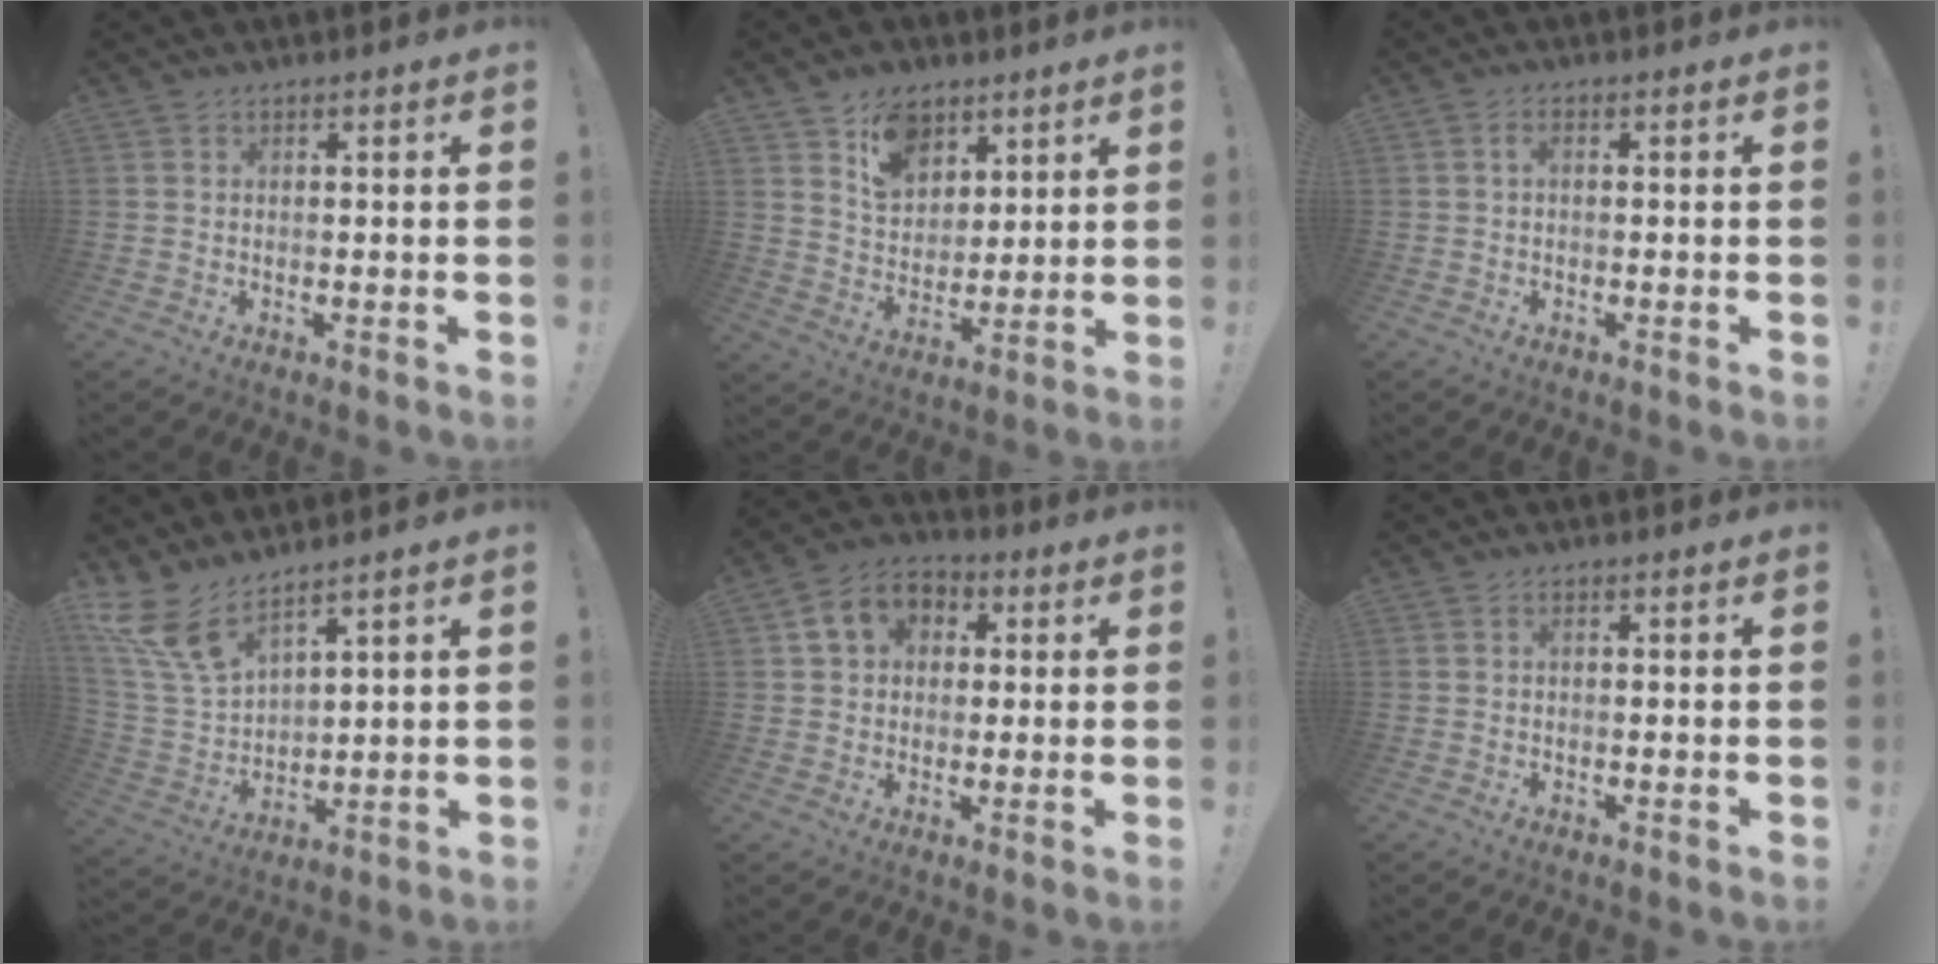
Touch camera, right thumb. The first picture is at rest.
{"total": 11.3, "force": [6.9, 8.1, 3.6], "torque": [-0.052, -0.043, 0.135]}
{"total": 1.5, "force": [-0.4, 0.4, 1.4], "torque": [-0.025, 0.005, -0.008]}
{"total": 12.1, "force": [8.8, 4.7, 6.7], "torque": [-0.151, -0.055, 0.170]}
{"total": 9.4, "force": [2.9, 7.7, 4.6], "torque": [-0.068, 0.005, 0.060]}
{"total": 0.6, "force": [-0.3, 0.1, 0.5], "torque": [-0.010, 0.001, -0.007]}